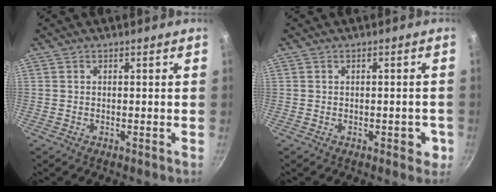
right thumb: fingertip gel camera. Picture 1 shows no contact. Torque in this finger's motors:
{"motor_torque": [0.39, 0.69, -0.23, 0.05, 0.00]}